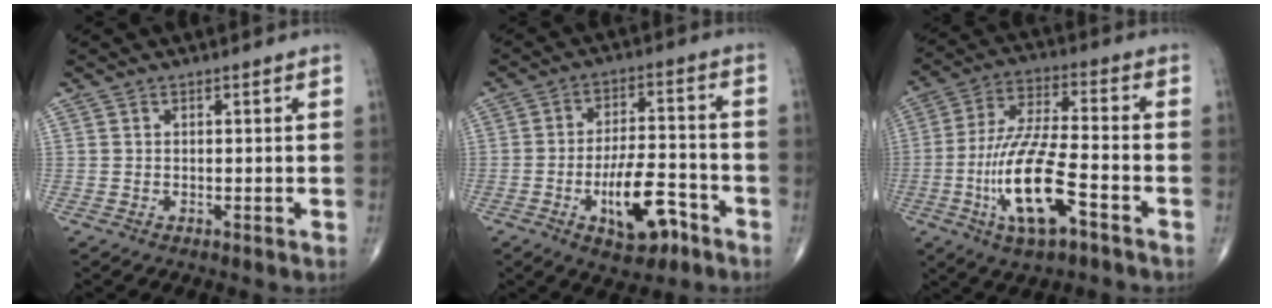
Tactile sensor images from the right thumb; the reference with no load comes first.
{"total": 11.6, "force": [-5.4, 5.0, 9.0], "torque": [-0.134, 0.033, -0.082]}
{"total": 16.0, "force": [-6.0, 4.9, 14.1], "torque": [-0.285, 0.030, -0.104]}